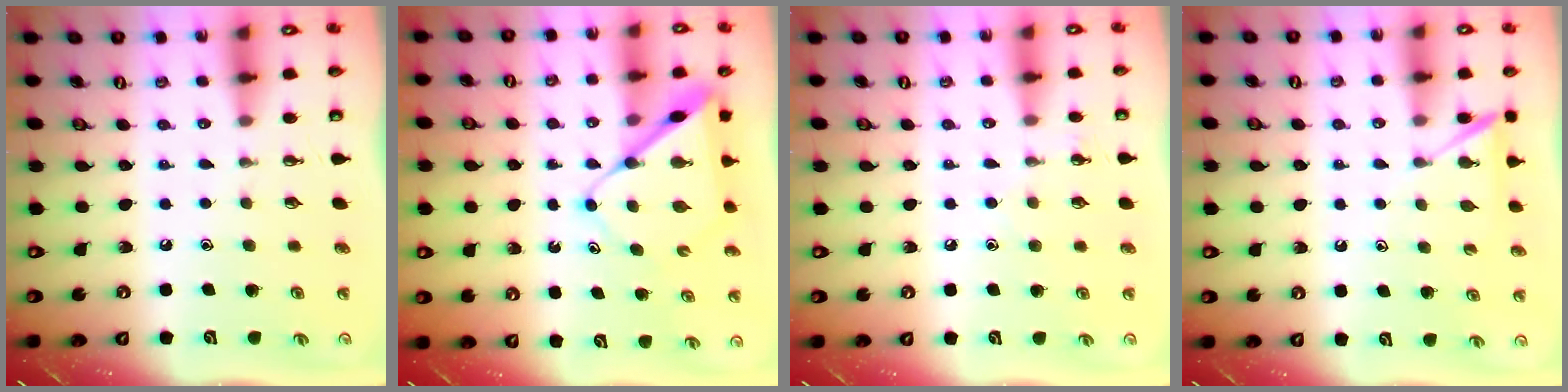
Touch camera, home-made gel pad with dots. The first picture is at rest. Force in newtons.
{"total": 9.0, "press": 9.0, "slide": 0.8}
{"total": 5.7, "press": 5.6, "slide": 0.6}
{"total": 5.8, "press": 5.8, "slide": 0.5}